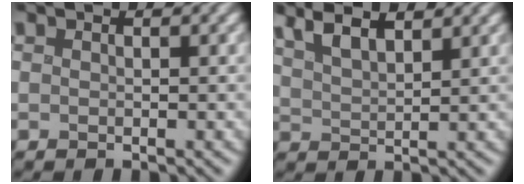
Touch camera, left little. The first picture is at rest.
{"total": 4.4, "force": [3.4, 1.2, 2.6], "torque": [-0.047, 0.017, 0.051]}